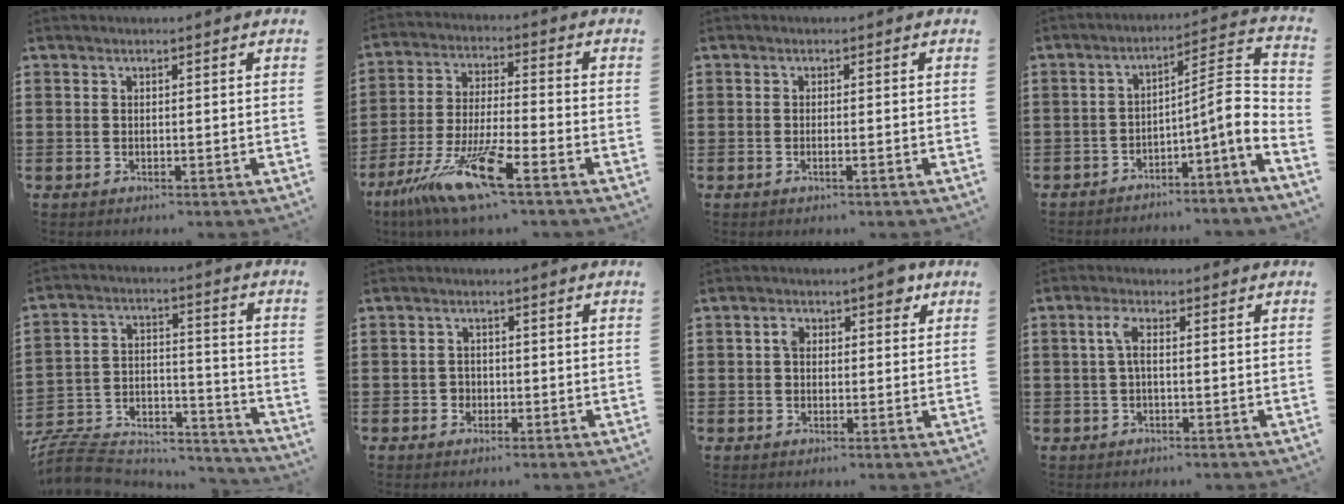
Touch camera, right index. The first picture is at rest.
{"total": 13.0, "force": [-8.9, 1.1, 9.3], "torque": [-0.197, -0.002, -0.167]}
{"total": 0.9, "force": [-0.5, -0.1, 0.8], "torque": [-0.012, -0.005, -0.009]}
{"total": 6.7, "force": [-1.6, 0.8, 6.5], "torque": [-0.100, -0.018, -0.039]}
{"total": 7.7, "force": [-7.1, 2.4, 1.9], "torque": [-0.047, 0.006, -0.140]}
{"total": 1.6, "force": [-0.8, 1.3, 0.2], "torque": [-0.010, 0.001, -0.018]}
{"total": 4.0, "force": [1.4, 2.1, 3.1], "torque": [-0.043, 0.001, 0.018]}
{"total": 2.9, "force": [0.0, 0.9, 2.7], "torque": [-0.061, 0.001, -0.003]}